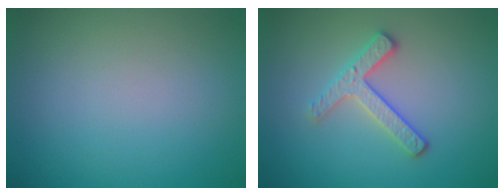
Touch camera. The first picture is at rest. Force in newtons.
{"total": 2.8, "press": 2.6, "slide": 1.1}